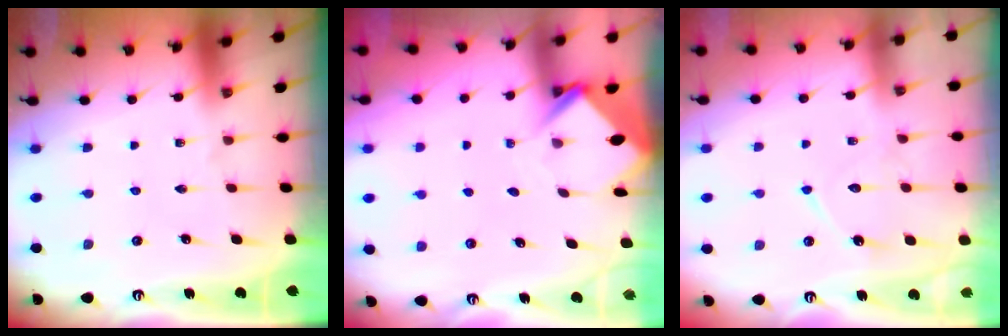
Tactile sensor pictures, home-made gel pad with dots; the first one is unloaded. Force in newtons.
{"total": 3.9, "press": 3.9, "slide": 0.1}
{"total": 9.3, "press": 9.3, "slide": 0.8}